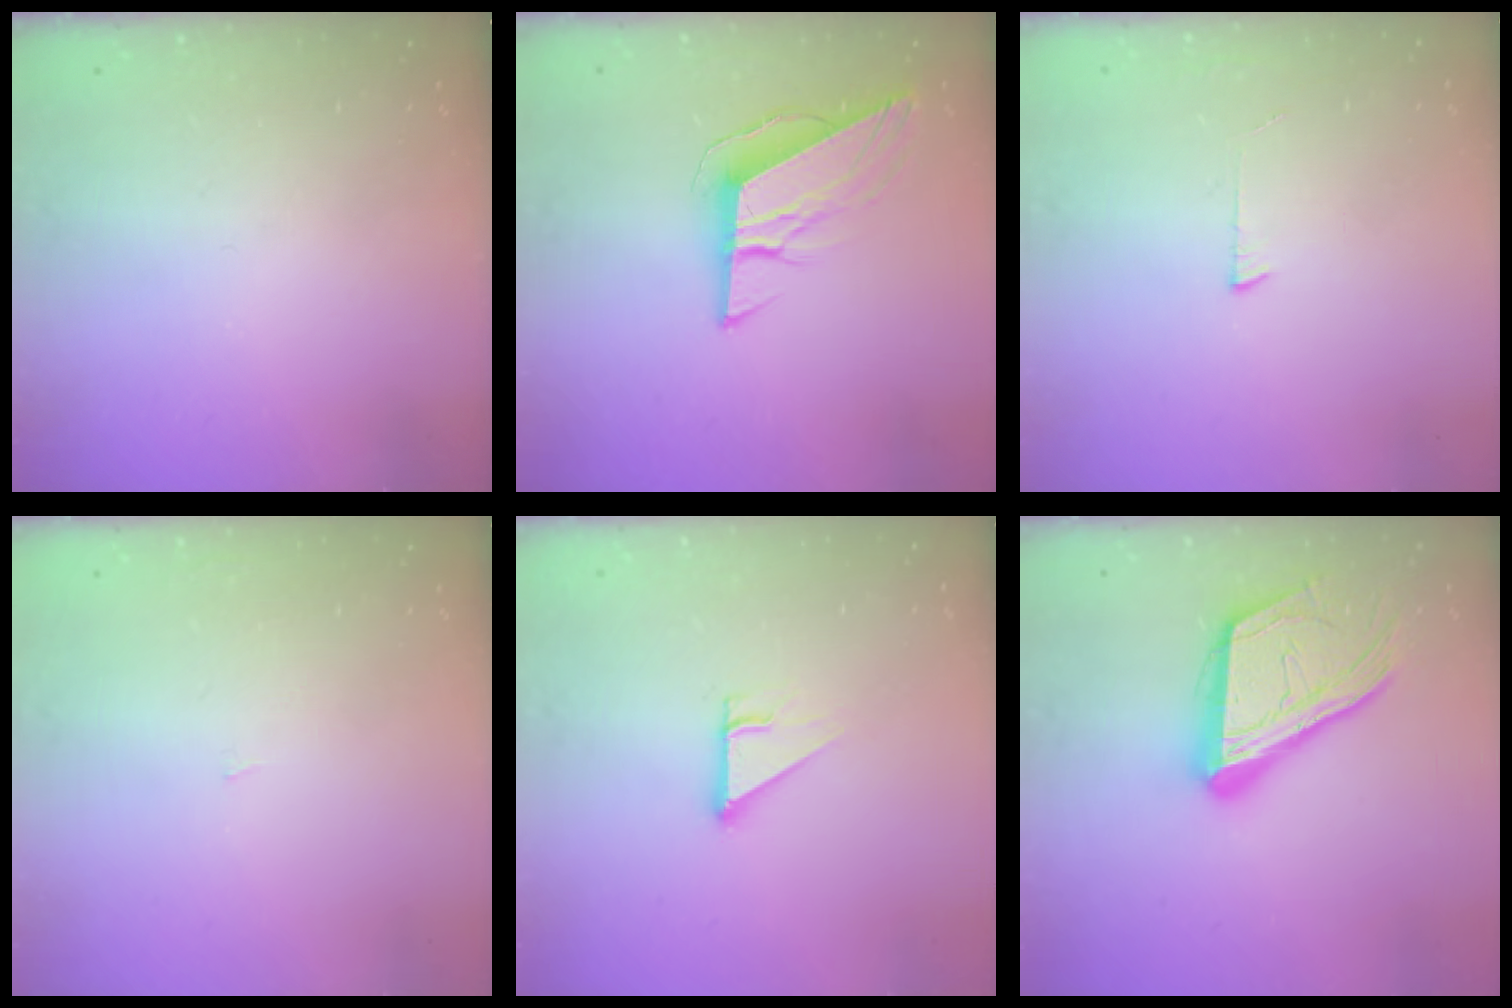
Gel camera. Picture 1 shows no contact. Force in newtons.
{"total": 10.0, "press": 9.7, "slide": 2.5}
{"total": 3.0, "press": 3.0, "slide": 0.3}
{"total": 0.9, "press": 0.9, "slide": 0.0}
{"total": 2.7, "press": 2.7, "slide": 0.1}
{"total": 21.0, "press": 20.8, "slide": 2.7}